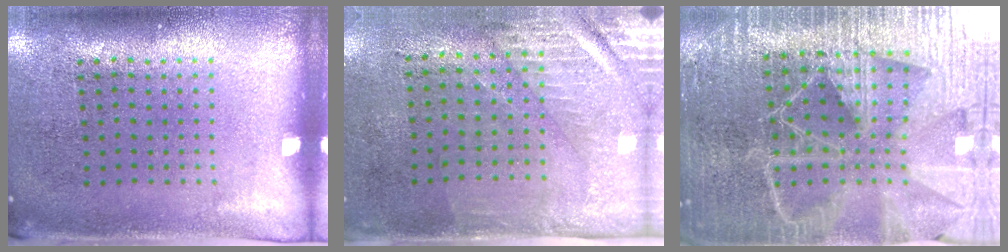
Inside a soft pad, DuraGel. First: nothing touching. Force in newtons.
{"total": 2.9, "press": 2.5, "slide": 1.5}
{"total": 6.2, "press": 5.4, "slide": 3.1}